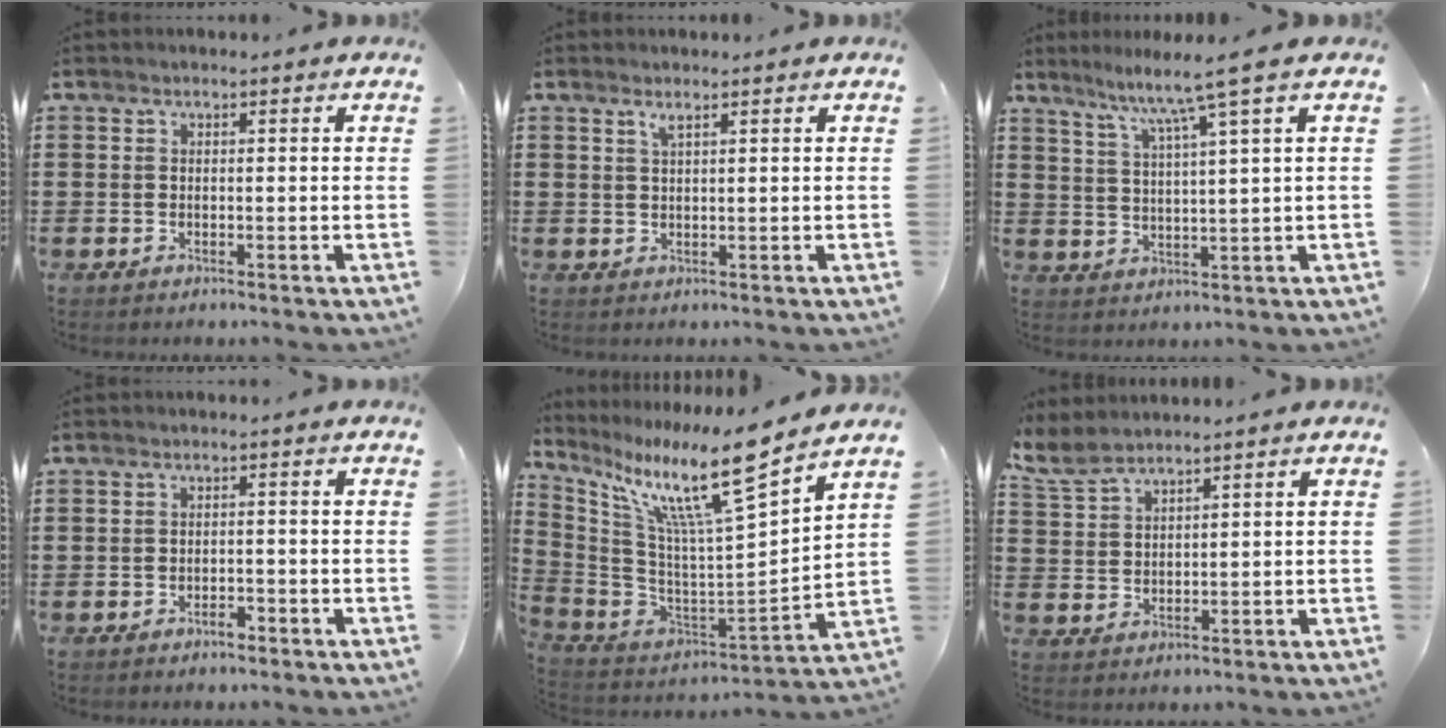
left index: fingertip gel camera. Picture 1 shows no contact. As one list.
[{"total": 1.5, "force": [0.9, 0.1, 1.1], "torque": [-0.025, 0.000, 0.017]}, {"total": 5.9, "force": [4.1, -1.3, 4.0], "torque": [-0.094, -0.025, 0.063]}, {"total": 1.7, "force": [-1.3, 0.6, 0.8], "torque": [-0.021, -0.002, -0.027]}, {"total": 13.4, "force": [9.6, 0.3, 9.3], "torque": [-0.203, -0.069, 0.152]}, {"total": 4.1, "force": [3.5, 1.1, 1.9], "torque": [-0.050, -0.005, 0.066]}]